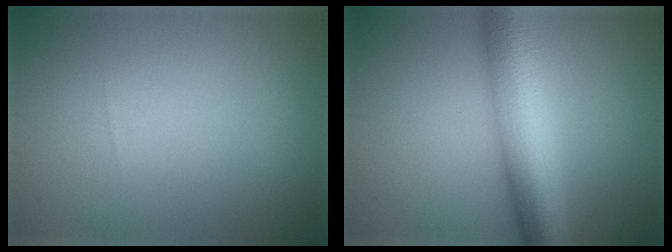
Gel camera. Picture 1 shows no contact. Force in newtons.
{"total": 9.6, "press": 9.6, "slide": 0.2}